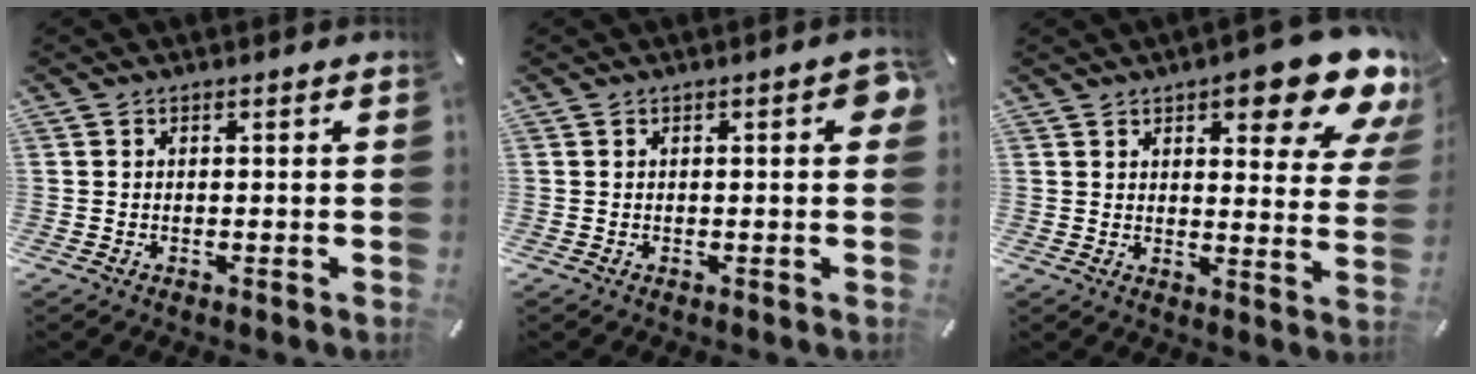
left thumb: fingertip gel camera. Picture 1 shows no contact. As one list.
[{"total": 3.3, "force": [0.5, 1.2, 3.1], "torque": [-0.042, 0.004, 0.004]}, {"total": 15.8, "force": [9.7, 5.3, 11.2], "torque": [-0.134, -0.067, 0.156]}]